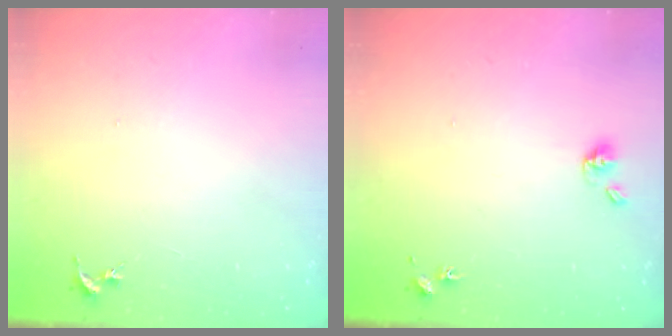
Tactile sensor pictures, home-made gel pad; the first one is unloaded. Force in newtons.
{"total": 5.8, "press": 5.3, "slide": 2.3}